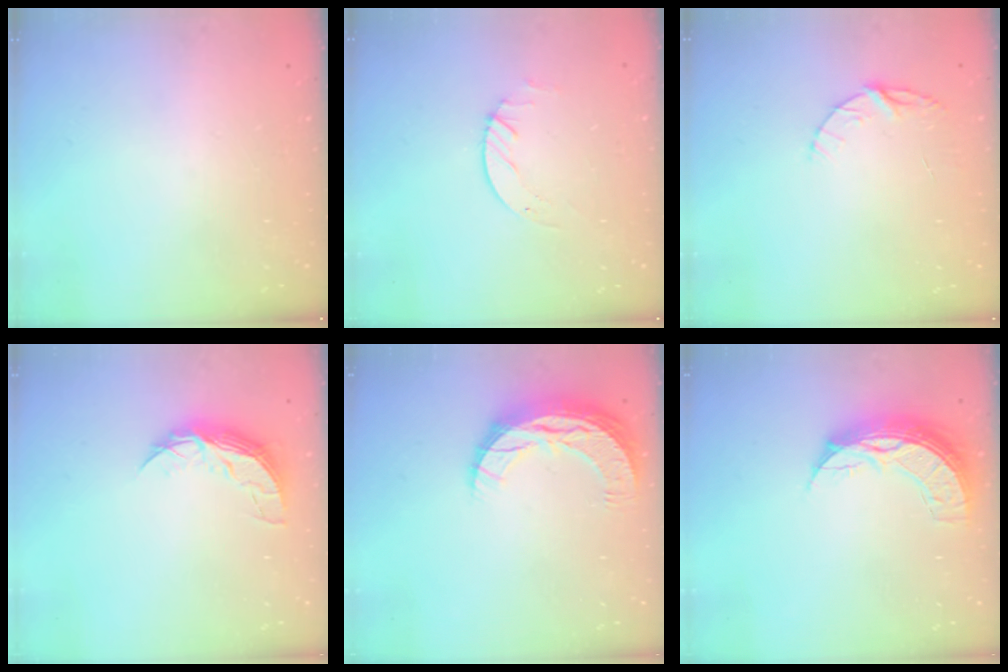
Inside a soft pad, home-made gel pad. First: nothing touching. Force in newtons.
{"total": 2.5, "press": 2.5, "slide": 0.2}
{"total": 4.5, "press": 4.4, "slide": 0.4}
{"total": 7.7, "press": 7.7, "slide": 0.2}
{"total": 10.3, "press": 10.3, "slide": 0.7}
{"total": 10.5, "press": 10.5, "slide": 0.8}